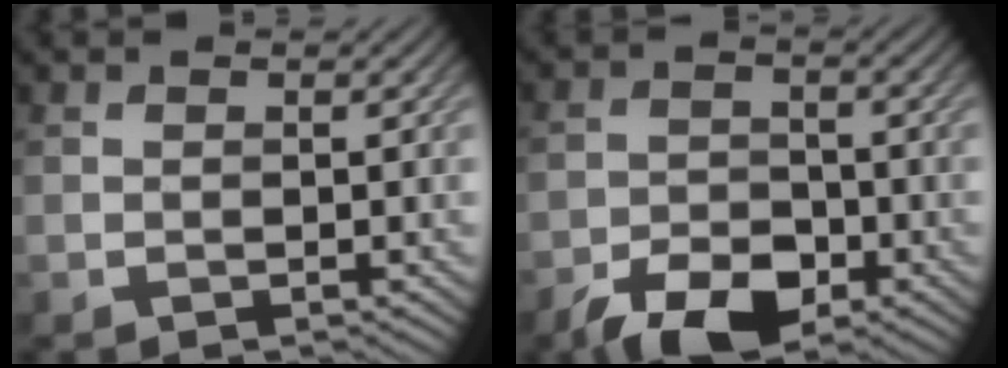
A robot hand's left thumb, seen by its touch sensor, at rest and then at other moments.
{"total": 6.5, "force": [-4.3, 3.2, 3.7], "torque": [-0.067, 0.000, -0.081]}